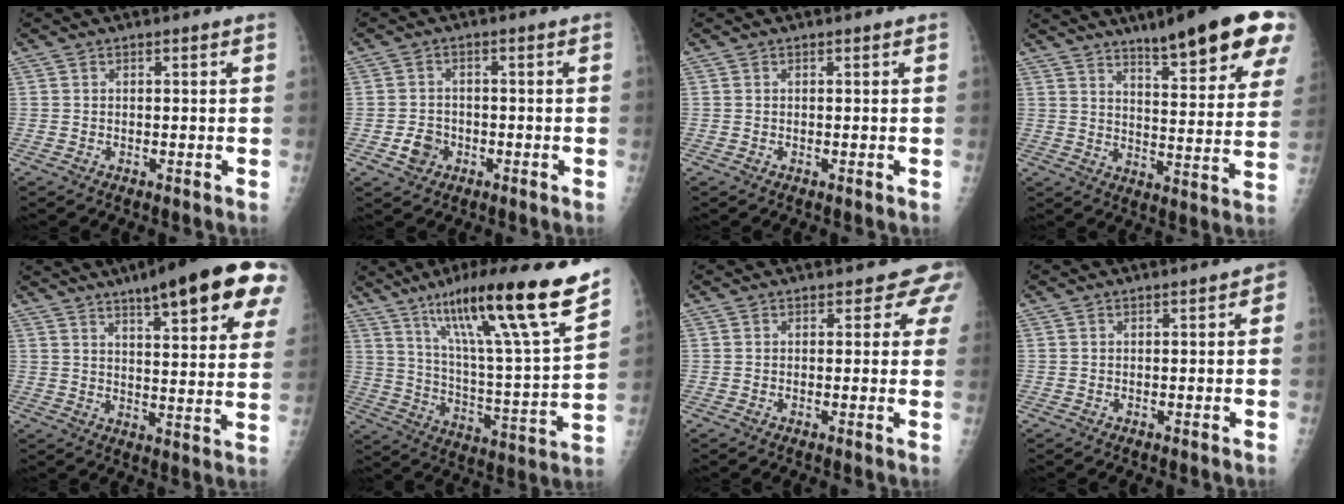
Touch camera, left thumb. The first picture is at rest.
{"total": 3.7, "force": [-1.5, 3.1, 1.3], "torque": [-0.008, 0.012, -0.026]}
{"total": 0.0}
{"total": 20.4, "force": [13.2, 3.9, 15.1], "torque": [-0.180, -0.054, 0.181]}
{"total": 21.9, "force": [12.6, 4.9, 17.3], "torque": [-0.218, -0.029, 0.161]}
{"total": 23.3, "force": [15.4, 1.7, 17.3], "torque": [-0.255, -0.057, 0.256]}
{"total": 3.5, "force": [2.6, 2.0, 1.1], "torque": [0.022, -0.009, 0.010]}
{"total": 1.4, "force": [0.0, 0.7, 1.2], "torque": [0.002, 0.006, -0.008]}